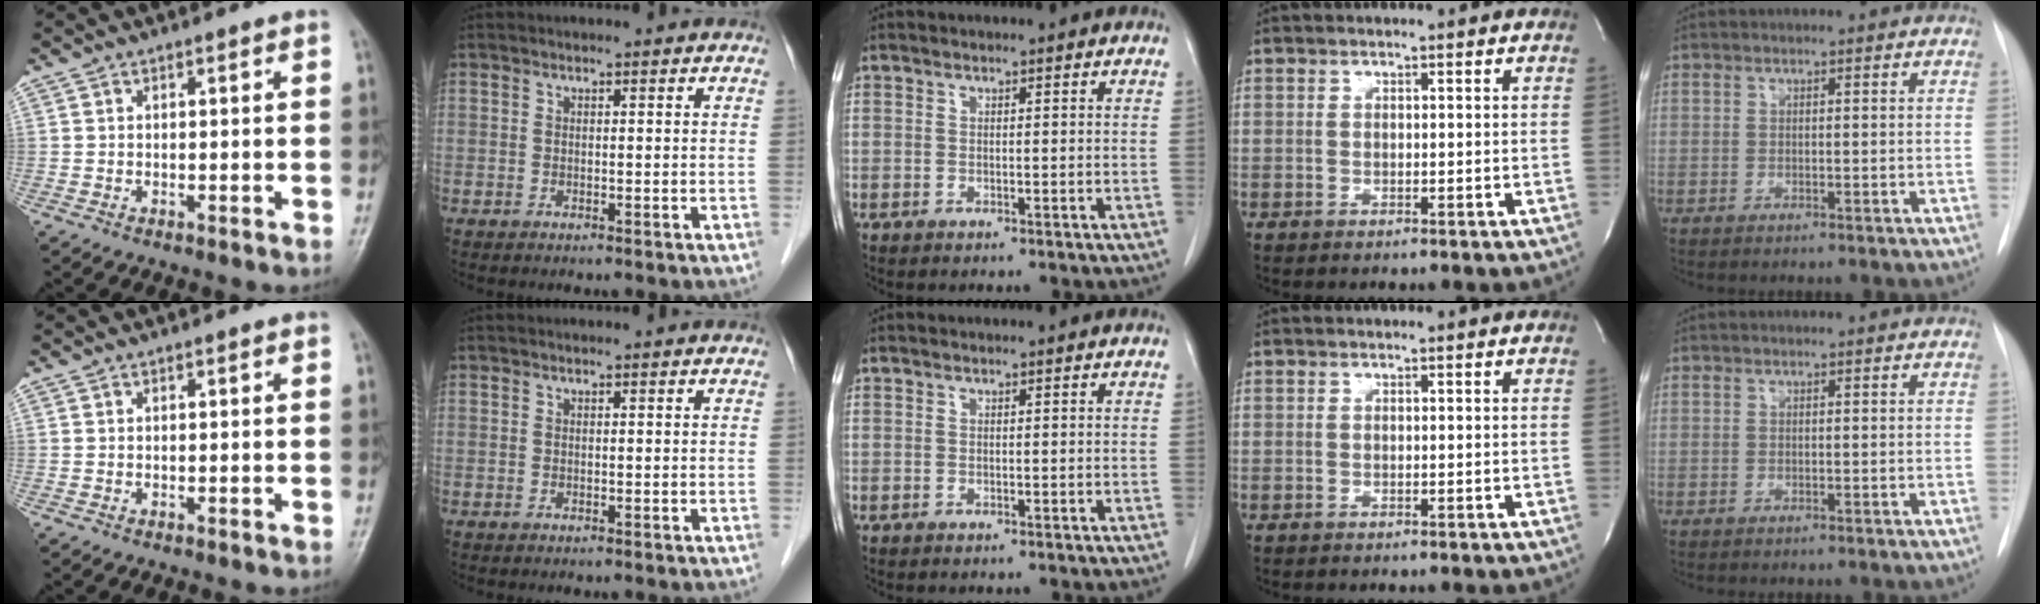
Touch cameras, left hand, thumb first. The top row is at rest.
{}